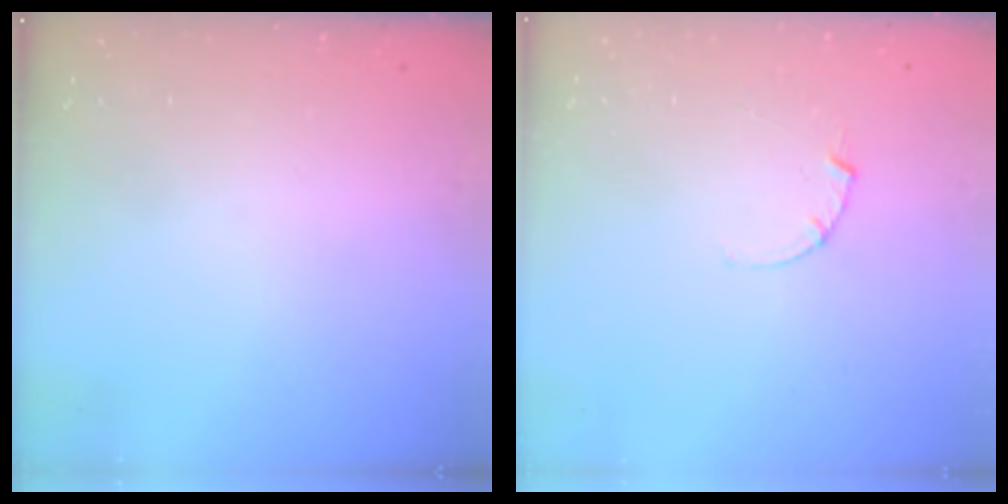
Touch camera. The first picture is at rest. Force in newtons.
{"total": 2.5, "press": 2.5, "slide": 0.3}